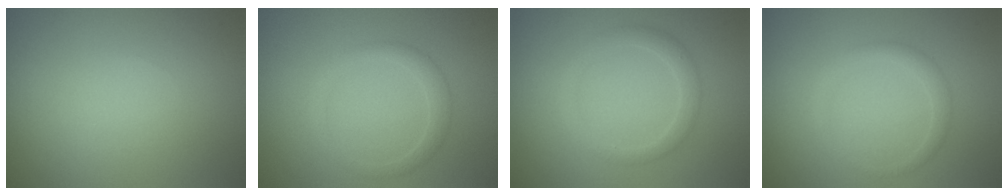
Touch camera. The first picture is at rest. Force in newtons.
{"total": 1.8, "press": 1.8, "slide": 0.1}
{"total": 2.0, "press": 2.0, "slide": 0.2}
{"total": 1.5, "press": 1.5, "slide": 0.1}